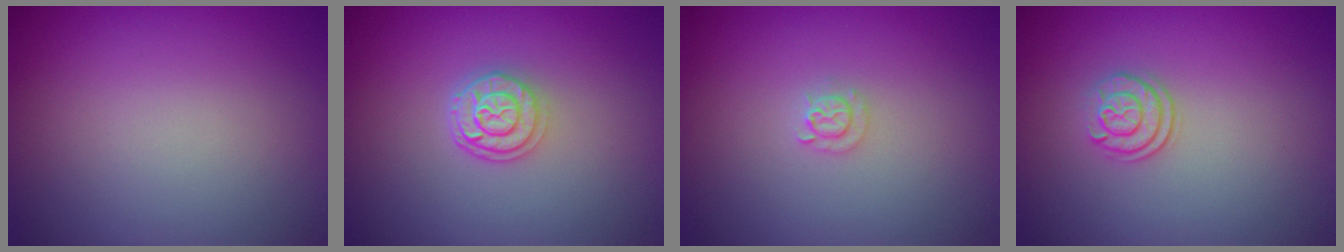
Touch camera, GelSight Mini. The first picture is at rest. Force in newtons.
{"total": 2.6, "press": 2.1, "slide": 1.5}
{"total": 1.1, "press": 1.1, "slide": 0.2}
{"total": 2.1, "press": 1.7, "slide": 1.3}